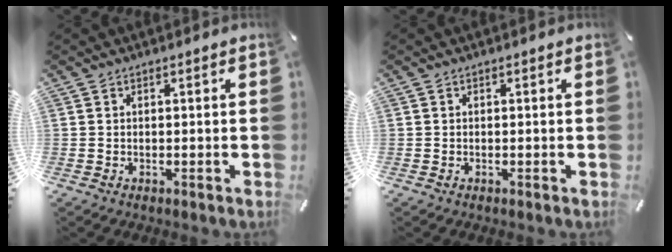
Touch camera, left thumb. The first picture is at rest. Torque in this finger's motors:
{"motor_torque": [0.00, 0.00, -0.05, 0.05, 0.00]}